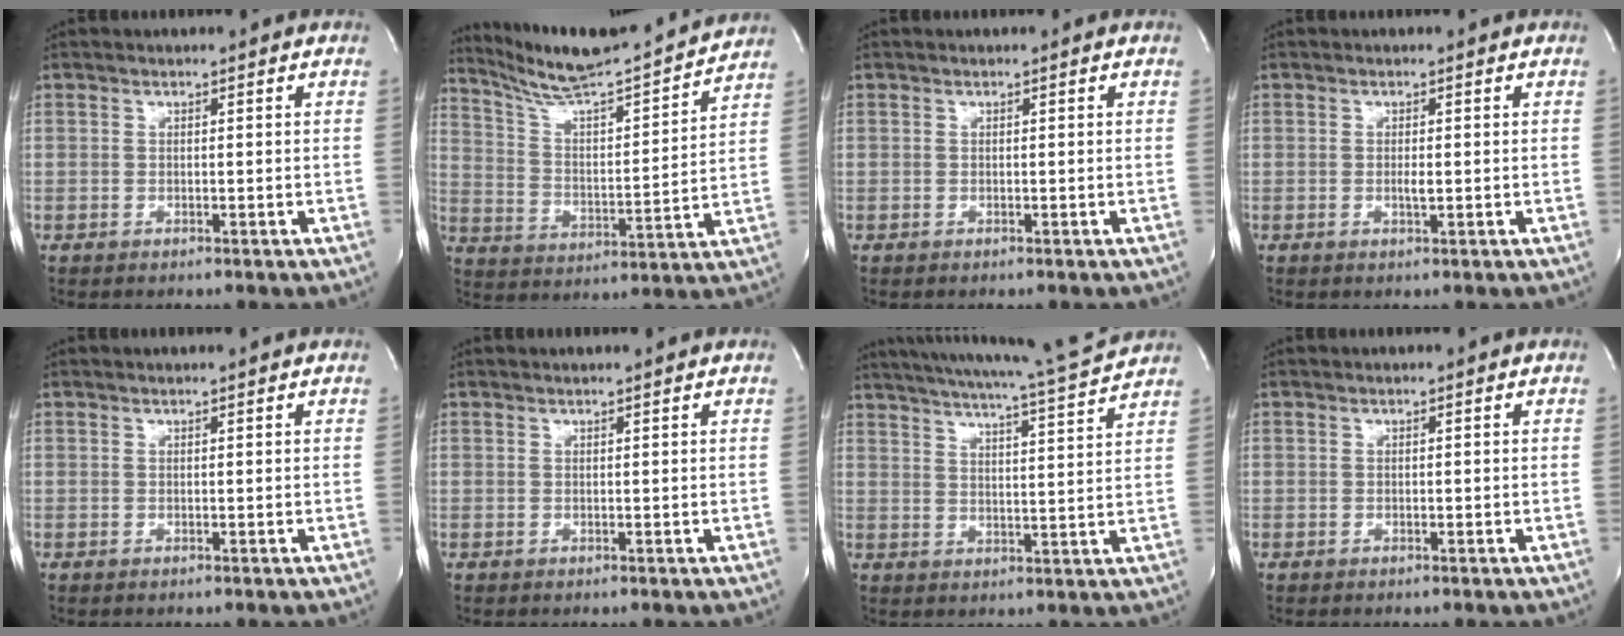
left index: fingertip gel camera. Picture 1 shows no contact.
{"total": 17.5, "force": [16.5, -0.2, 5.6], "torque": [-0.102, -0.018, 0.262]}
{"total": 0.0}
{"total": 1.0, "force": [0.1, 0.1, 1.0], "torque": [-0.022, -0.002, 0.002]}
{"total": 1.2, "force": [1.2, -0.2, 0.3], "torque": [-0.006, 0.003, 0.018]}
{"total": 1.9, "force": [1.8, -0.3, 0.6], "torque": [-0.008, 0.006, 0.024]}
{"total": 15.7, "force": [14.5, -1.2, 5.8], "torque": [-0.105, -0.031, 0.201]}
{"total": 0.0}